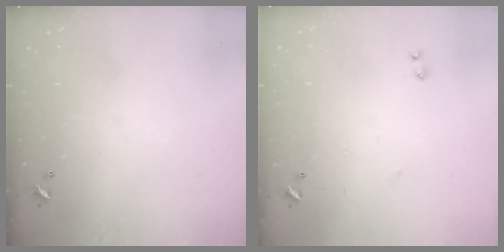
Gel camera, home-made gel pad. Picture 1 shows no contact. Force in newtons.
{"total": 7.4, "press": 7.3, "slide": 0.6}